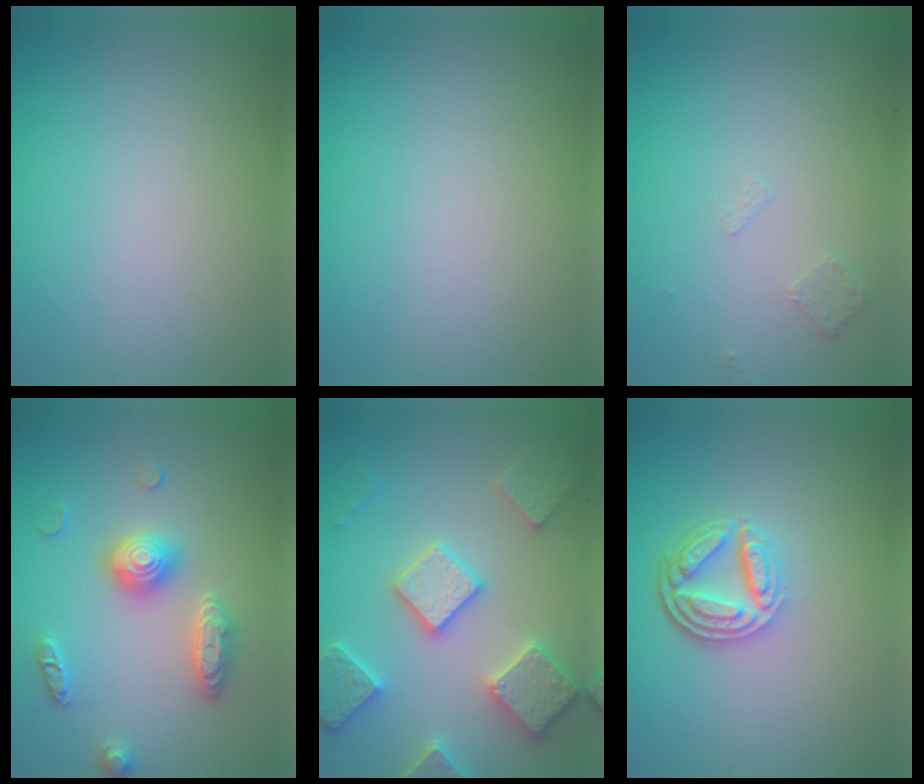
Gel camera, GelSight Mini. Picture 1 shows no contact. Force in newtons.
{"total": 0.0}
{"total": 0.6, "press": 0.5, "slide": 0.4}
{"total": 3.4, "press": 3.2, "slide": 0.9}
{"total": 5.8, "press": 5.6, "slide": 1.2}
{"total": 4.6, "press": 3.6, "slide": 3.0}